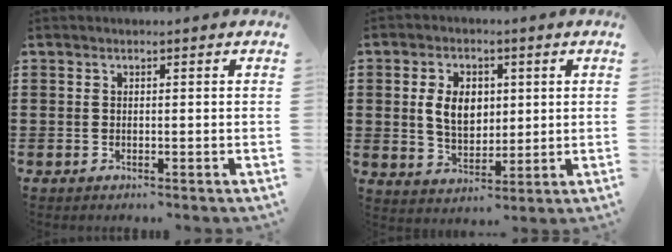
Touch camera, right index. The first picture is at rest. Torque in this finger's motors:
{"motor_torque": [0.84, 0.59, 0.41, 0.13]}